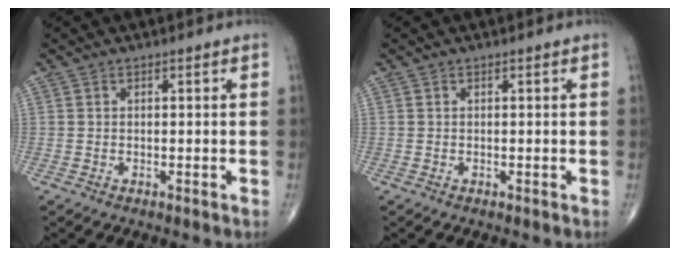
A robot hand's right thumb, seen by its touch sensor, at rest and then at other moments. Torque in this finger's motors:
{"motor_torque": [0.00, 0.00, 0.00, 0.00, 0.00]}